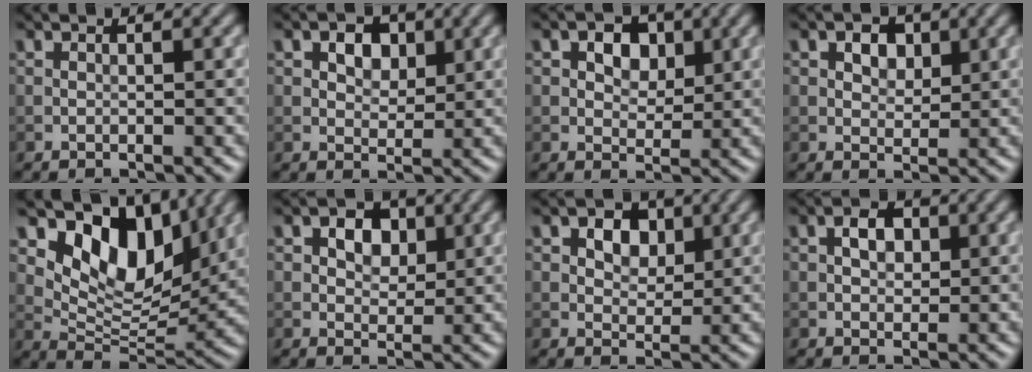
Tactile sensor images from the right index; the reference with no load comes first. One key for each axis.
{"total": 3.5, "fx": 1.4, "fy": 2.4, "fz": 2.1, "tx": -0.031, "ty": 0.000, "tz": 0.013}
{"total": 4.3, "fx": 1.6, "fy": 2.9, "fz": 2.8, "tx": -0.037, "ty": 0.003, "tz": 0.009}
{"total": 3.0, "fx": 1.4, "fy": 2.0, "fz": 1.8, "tx": -0.026, "ty": -0.001, "tz": 0.017}
{"total": 9.5, "fx": 4.8, "fy": 5.4, "fz": 6.1, "tx": -0.096, "ty": -0.009, "tz": 0.088}
{"total": 3.9, "fx": 1.4, "fy": 2.6, "fz": 2.4, "tx": -0.033, "ty": 0.002, "tz": 0.009}
{"total": 4.3, "fx": 1.7, "fy": 2.8, "fz": 2.7, "tx": -0.039, "ty": 0.004, "tz": 0.013}
{"total": 2.4, "fx": 0.6, "fy": 1.7, "fz": 1.7, "tx": -0.029, "ty": 0.003, "tz": 0.006}